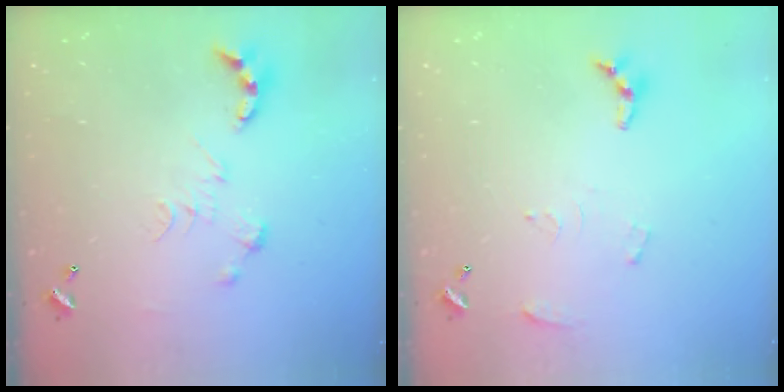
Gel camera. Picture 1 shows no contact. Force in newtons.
{"total": 6.2, "press": 6.2, "slide": 0.5}